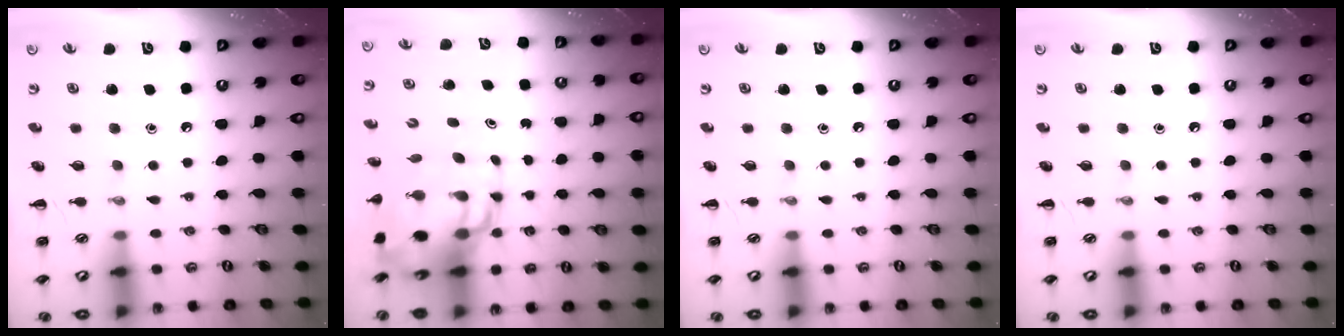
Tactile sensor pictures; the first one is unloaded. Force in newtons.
{"total": 15.4, "press": 14.8, "slide": 4.2}
{"total": 0.0}
{"total": 0.0}